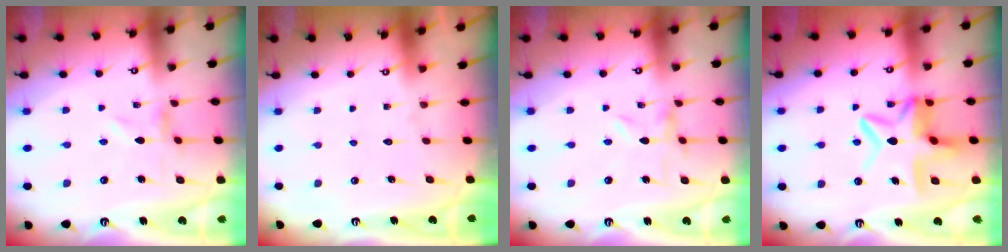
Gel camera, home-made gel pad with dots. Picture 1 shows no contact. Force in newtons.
{"total": 1.8, "press": 1.8, "slide": 0.2}
{"total": 0.0}
{"total": 11.8, "press": 11.8, "slide": 1.1}